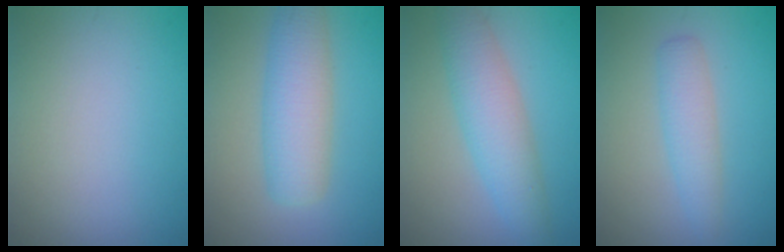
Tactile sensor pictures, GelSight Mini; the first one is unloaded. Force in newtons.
{"total": 5.6, "press": 5.6, "slide": 0.2}
{"total": 5.0, "press": 5.0, "slide": 0.1}
{"total": 2.8, "press": 2.8, "slide": 0.1}